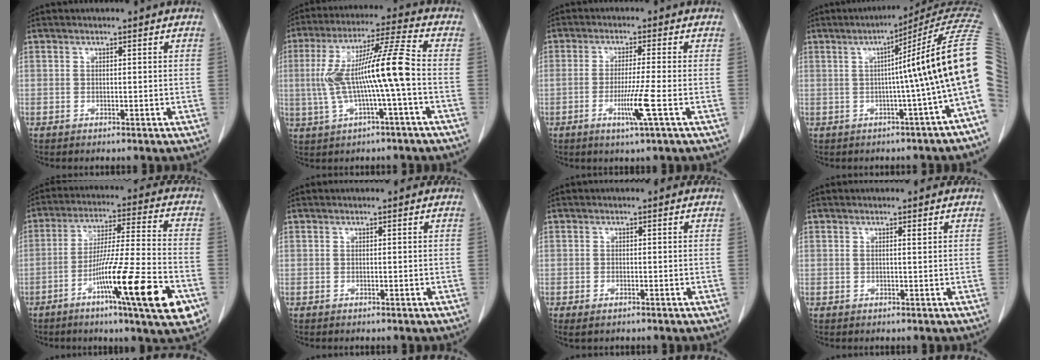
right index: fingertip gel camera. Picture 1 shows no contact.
{"total": 12.8, "force": [-1.0, -0.2, 12.8], "torque": [-0.242, 0.024, -0.019]}
{"total": 5.6, "force": [-1.8, -1.1, 5.2], "torque": [-0.092, -0.015, -0.034]}
{"total": 12.8, "force": [0.9, -2.0, 12.6], "torque": [-0.144, 0.032, 0.005]}
{"total": 18.6, "force": [-7.6, 0.1, 16.9], "torque": [-0.256, -0.021, -0.123]}
{"total": 0.0}
{"total": 4.4, "force": [-2.1, 2.2, 3.2], "torque": [-0.062, -0.013, -0.027]}
{"total": 0.8, "force": [0.5, 0.0, 0.6], "torque": [-0.008, 0.002, 0.010]}